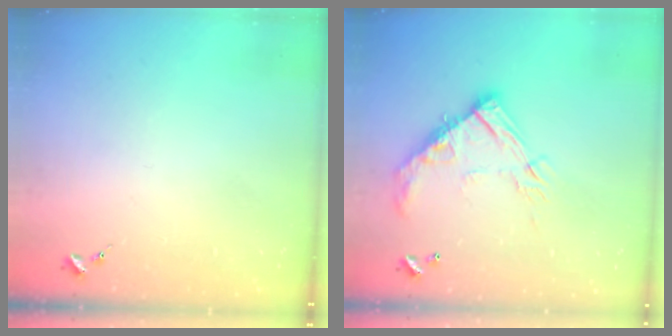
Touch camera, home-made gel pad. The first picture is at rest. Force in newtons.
{"total": 15.6, "press": 15.6, "slide": 1.2}